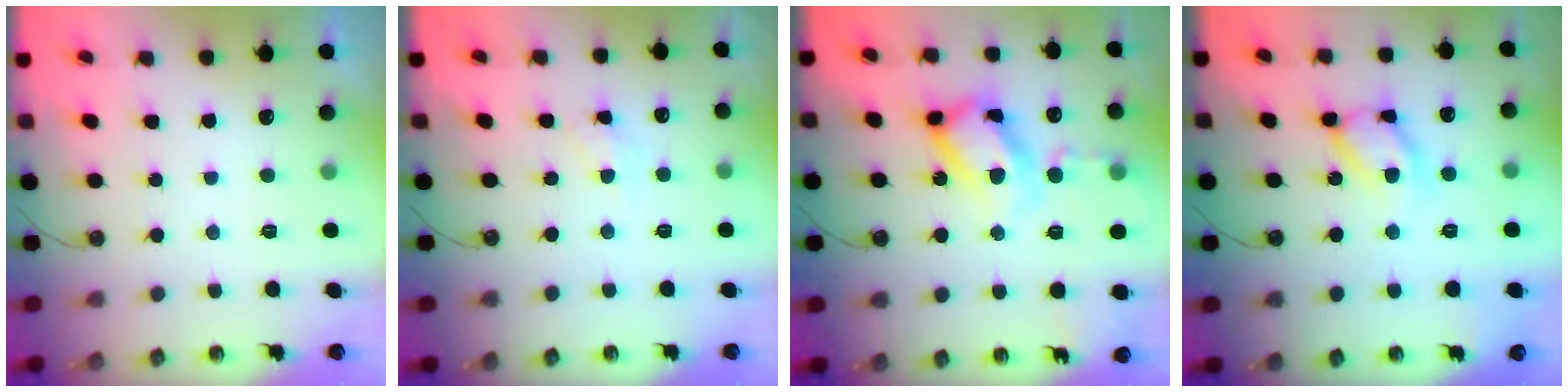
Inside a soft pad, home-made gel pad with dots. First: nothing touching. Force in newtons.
{"total": 5.0, "press": 4.9, "slide": 0.8}
{"total": 18.3, "press": 18.3, "slide": 1.1}
{"total": 13.5, "press": 13.5, "slide": 1.1}